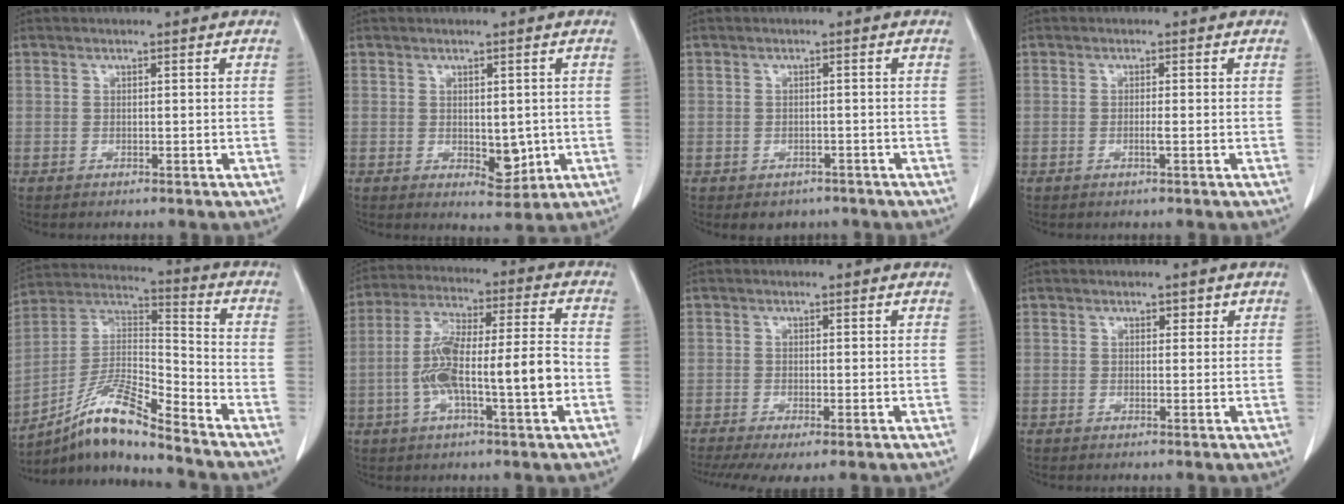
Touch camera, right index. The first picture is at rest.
{"total": 4.0, "force": [-0.4, 2.3, 3.3], "torque": [-0.041, -0.009, 0.007]}
{"total": 2.9, "force": [-2.0, 2.1, 0.5], "torque": [-0.003, 0.006, -0.022]}
{"total": 1.1, "force": [-0.4, -0.2, 1.0], "torque": [-0.020, -0.001, -0.007]}
{"total": 12.9, "force": [-10.2, 0.4, 7.8], "torque": [-0.154, 0.011, -0.186]}
{"total": 13.5, "force": [-2.9, 1.9, 13.1], "torque": [-0.245, 0.020, -0.052]}
{"total": 5.8, "force": [-3.5, 1.6, 4.3], "torque": [-0.073, -0.013, -0.061]}
{"total": 1.2, "force": [0.7, 0.8, 0.6], "torque": [-0.003, -0.001, 0.007]}